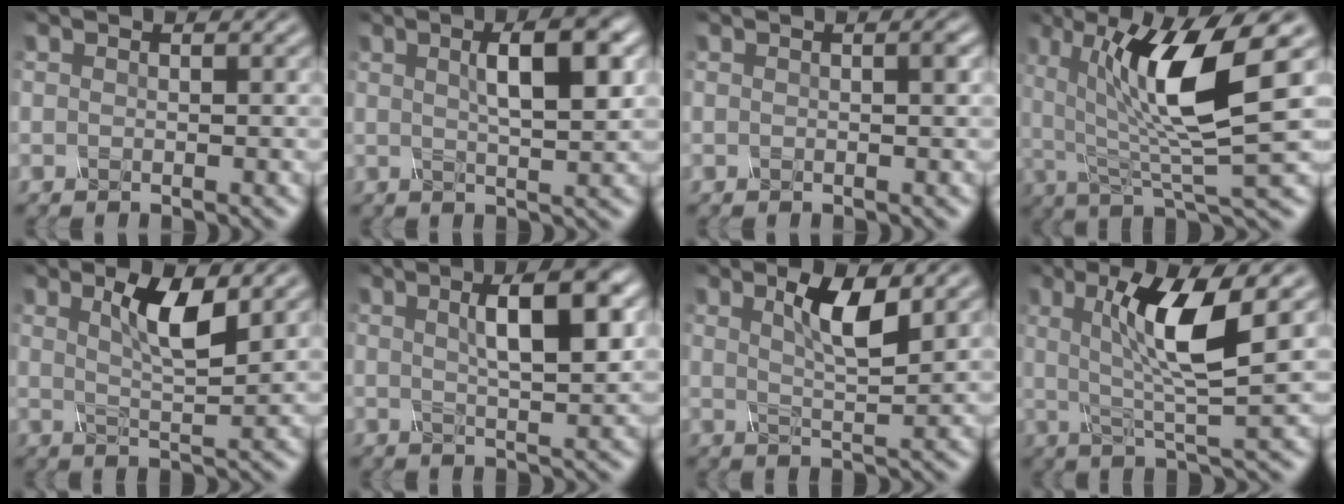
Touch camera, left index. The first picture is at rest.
{"total": 4.8, "force": [1.2, 0.7, 4.6], "torque": [-0.062, 0.013, 0.037]}
{"total": 1.6, "force": [0.3, 0.5, 1.4], "torque": [-0.004, 0.010, -0.004]}
{"total": 8.4, "force": [1.7, 1.4, 8.1], "torque": [-0.151, -0.005, 0.057]}
{"total": 3.3, "force": [1.5, 0.2, 2.9], "torque": [-0.069, -0.004, 0.052]}
{"total": 5.4, "force": [1.5, 0.8, 5.1], "torque": [-0.071, 0.014, 0.044]}
{"total": 3.0, "force": [1.4, 0.1, 2.6], "torque": [-0.063, -0.002, 0.050]}
{"total": 6.0, "force": [1.4, 0.6, 5.8], "torque": [-0.114, -0.001, 0.048]}